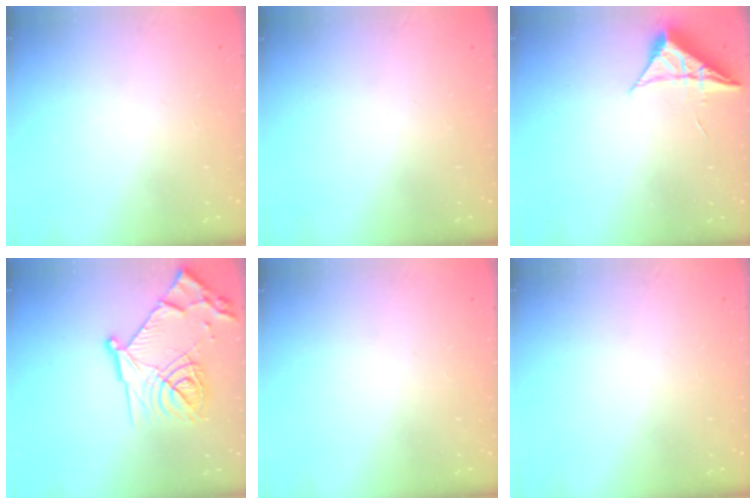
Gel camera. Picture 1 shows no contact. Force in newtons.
{"total": 0.0}
{"total": 6.6, "press": 6.6, "slide": 0.2}
{"total": 20.3, "press": 20.2, "slide": 1.9}
{"total": 0.0}
{"total": 0.0}